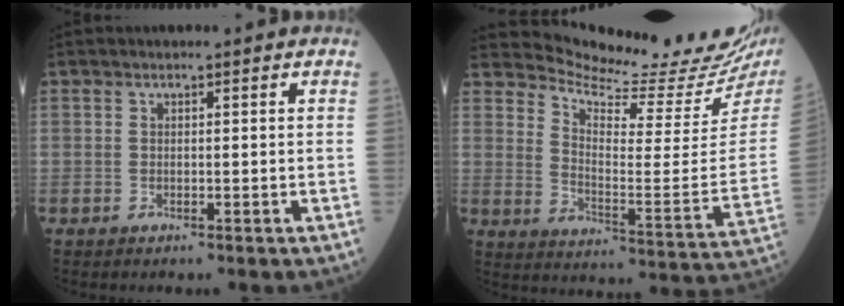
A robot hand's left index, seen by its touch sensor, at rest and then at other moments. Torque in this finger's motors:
{"motor_torque": [0.52, -0.86, 0.02, -0.02]}